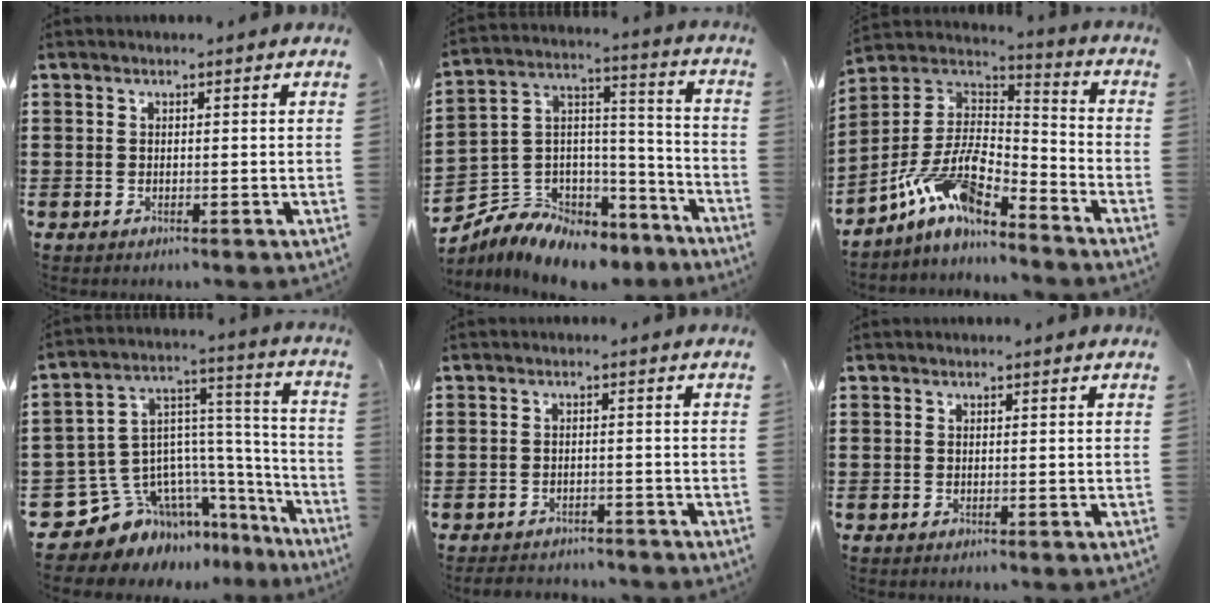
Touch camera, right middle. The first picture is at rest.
{"total": 6.7, "force": [-5.8, 3.2, 0.6], "torque": [-0.034, -0.001, -0.120]}
{"total": 10.4, "force": [-7.5, 3.3, 6.3], "torque": [-0.147, -0.002, -0.155]}
{"total": 8.9, "force": [-5.9, 6.5, 1.5], "torque": [-0.075, -0.022, -0.105]}
{"total": 2.3, "force": [-2.2, 0.4, -0.1], "torque": [-0.005, -0.001, -0.049]}
{"total": 0.0}